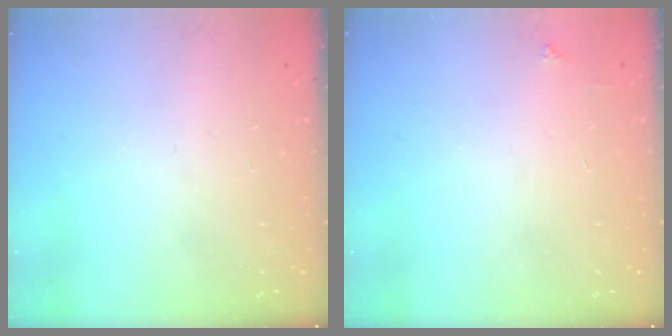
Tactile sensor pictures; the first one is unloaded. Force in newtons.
{"total": 2.0, "press": 2.0, "slide": 0.3}